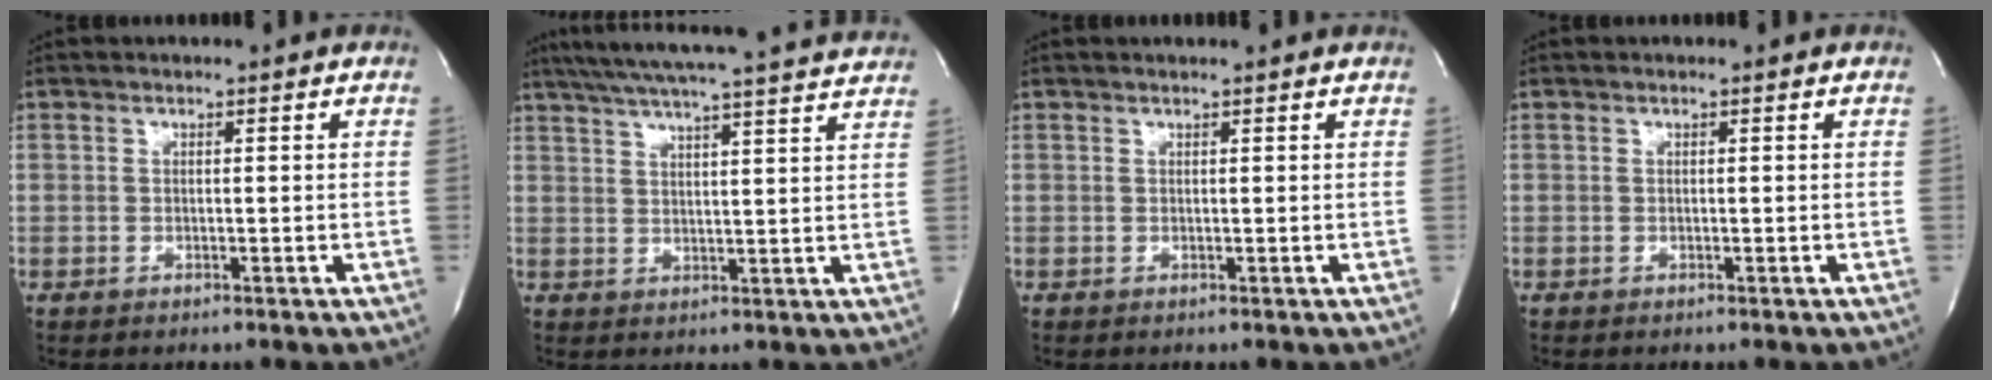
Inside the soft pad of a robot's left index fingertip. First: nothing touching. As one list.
[{"total": 23.3, "force": [21.2, 0.1, 9.8], "torque": [-0.165, 0.004, 0.275]}, {"total": 1.9, "force": [1.7, 0.0, 0.7], "torque": [-0.012, 0.012, 0.022]}, {"total": 0.0}]